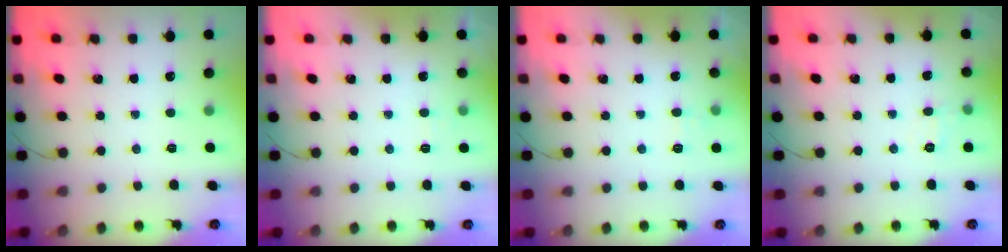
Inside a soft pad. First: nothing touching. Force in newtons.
{"total": 4.1, "press": 3.9, "slide": 1.0}
{"total": 2.8, "press": 2.5, "slide": 1.3}
{"total": 6.5, "press": 6.4, "slide": 1.4}